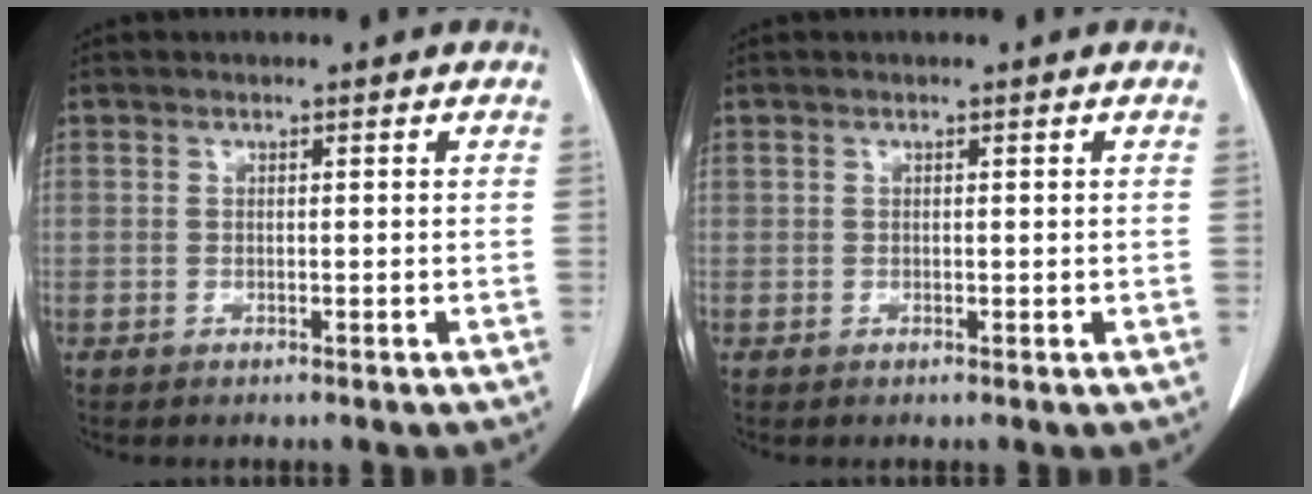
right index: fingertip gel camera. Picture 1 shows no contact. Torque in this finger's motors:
{"motor_torque": [-0.03, 0.00, -0.02, 0.00]}